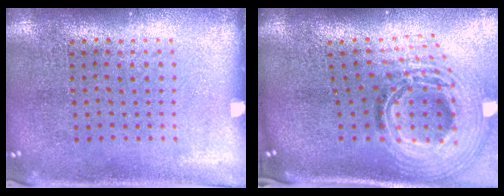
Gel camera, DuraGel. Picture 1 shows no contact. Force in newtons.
{"total": 2.7, "press": 1.8, "slide": 2.0}